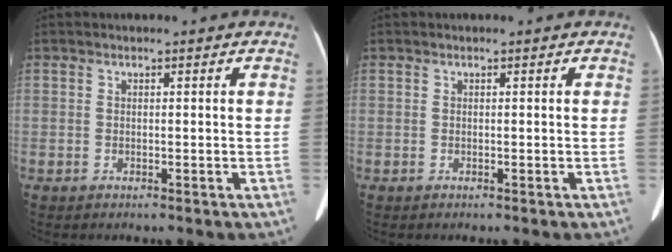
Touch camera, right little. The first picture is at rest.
{"total": 0.0}